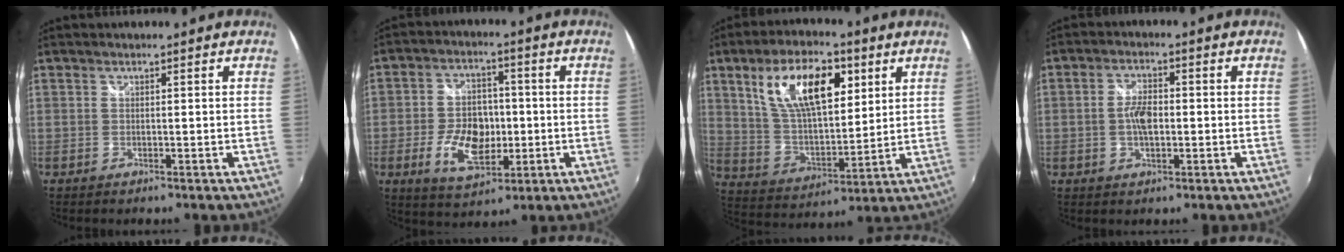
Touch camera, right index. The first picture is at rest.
{"total": 10.5, "force": [-2.7, 6.4, 7.8], "torque": [-0.160, 0.004, -0.039]}
{"total": 16.7, "force": [7.0, 7.6, 13.1], "torque": [-0.234, 0.017, 0.132]}
{"total": 4.6, "force": [-0.6, 2.3, 3.9], "torque": [-0.075, 0.006, -0.012]}